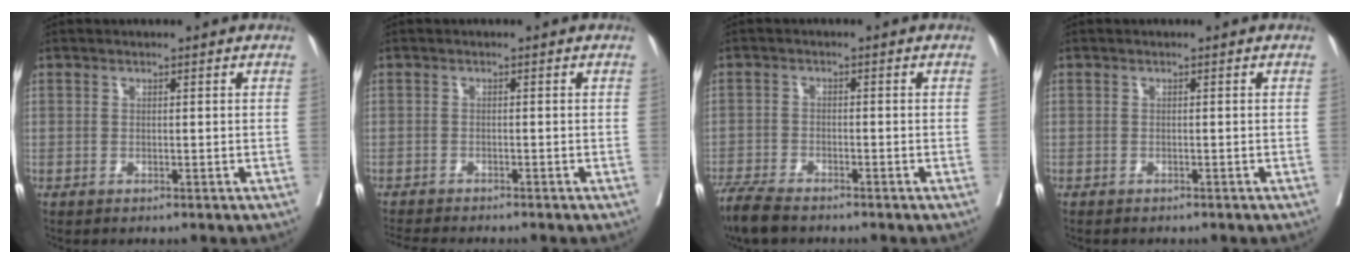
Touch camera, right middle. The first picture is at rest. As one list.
[{"total": 6.0, "force": [-5.6, 0.4, 2.3], "torque": [-0.033, -0.011, -0.086]}, {"total": 6.0, "force": [-5.1, 1.2, 2.8], "torque": [-0.054, -0.017, -0.094]}, {"total": 1.8, "force": [-1.6, 0.6, 0.7], "torque": [-0.019, -0.005, -0.017]}]